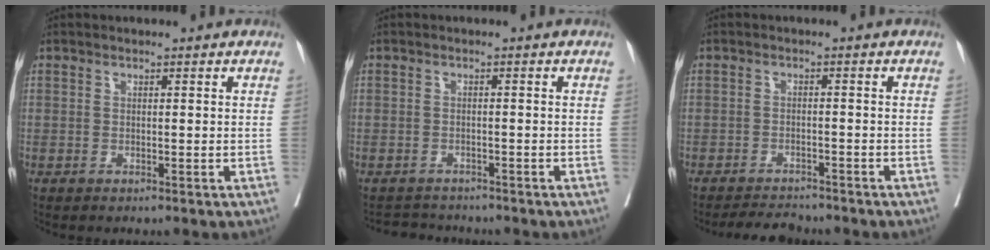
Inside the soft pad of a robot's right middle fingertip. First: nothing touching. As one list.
[{"total": 3.2, "force": [-3.0, 0.7, -0.6], "torque": [0.013, -0.007, -0.047]}, {"total": 4.1, "force": [-4.1, 0.5, 0.4], "torque": [-0.006, -0.013, -0.068]}]